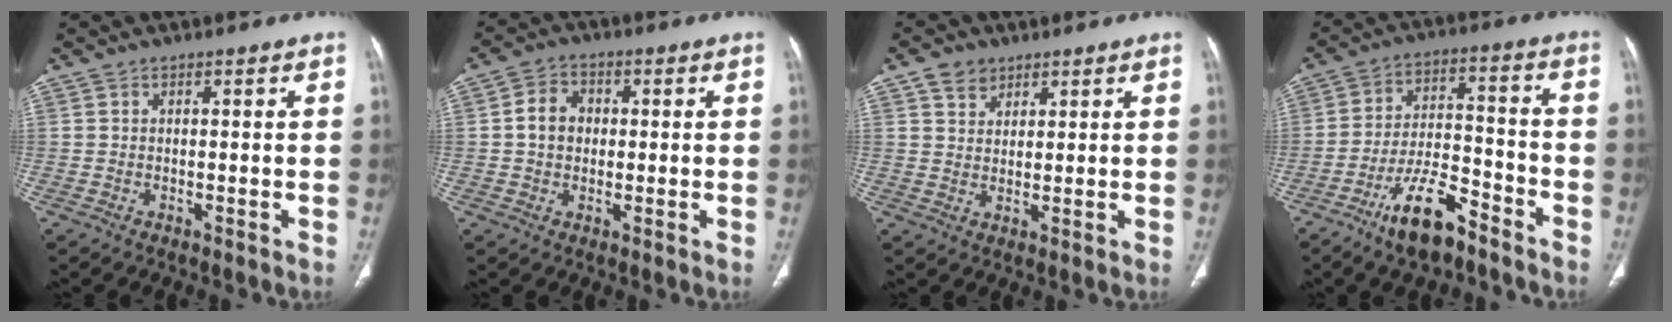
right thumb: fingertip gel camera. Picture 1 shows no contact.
{"total": 5.5, "force": [0.2, 4.5, 3.2], "torque": [-0.044, 0.014, -0.002]}
{"total": 4.2, "force": [2.6, 3.0, 1.3], "torque": [-0.009, -0.015, 0.050]}
{"total": 10.4, "force": [-7.2, 3.6, 6.5], "torque": [-0.112, 0.050, -0.129]}